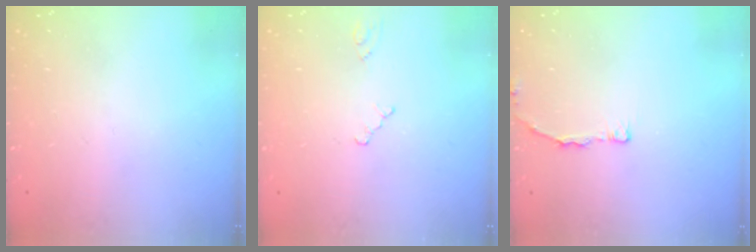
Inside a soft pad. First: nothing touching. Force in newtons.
{"total": 0.0}
{"total": 3.6, "press": 3.6, "slide": 0.3}